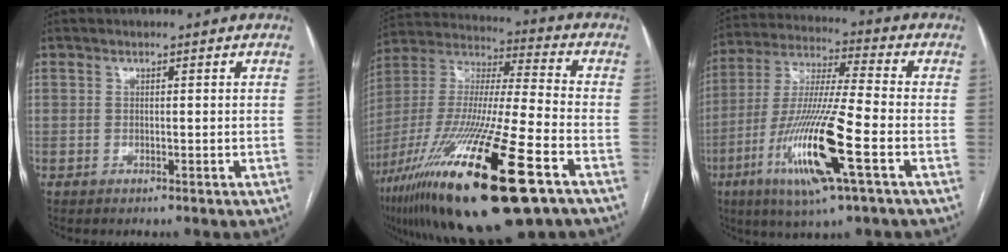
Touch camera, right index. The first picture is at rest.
{"total": 30.6, "force": [-15.8, 4.4, 25.8], "torque": [-0.501, -0.067, -0.282]}
{"total": 17.2, "force": [-6.4, 0.6, 16.0], "torque": [-0.328, -0.021, -0.118]}